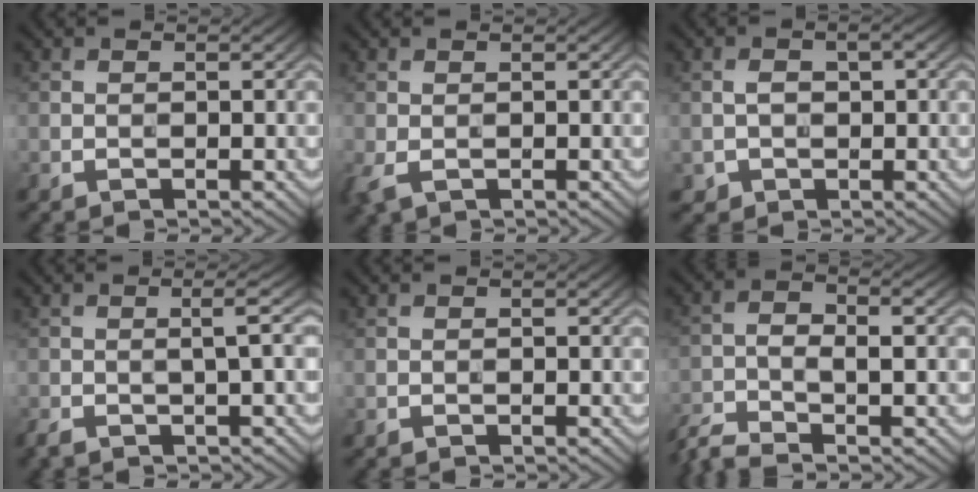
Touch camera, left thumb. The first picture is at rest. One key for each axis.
{"total": 2.2, "fx": -0.6, "fy": 1.2, "fz": 1.7, "tx": -0.054, "ty": -0.007, "tz": -0.014}
{"total": 3.5, "fx": 0.0, "fy": 2.4, "fz": 2.5, "tx": -0.053, "ty": -0.002, "tz": 0.002}
{"total": 3.0, "fx": -0.3, "fy": 0.5, "fz": 2.9, "tx": -0.040, "ty": 0.011, "tz": -0.017}
{"total": 0.0}
{"total": 5.7, "fx": -3.4, "fy": 1.4, "fz": 4.3, "tx": -0.086, "ty": -0.010, "tz": -0.075}